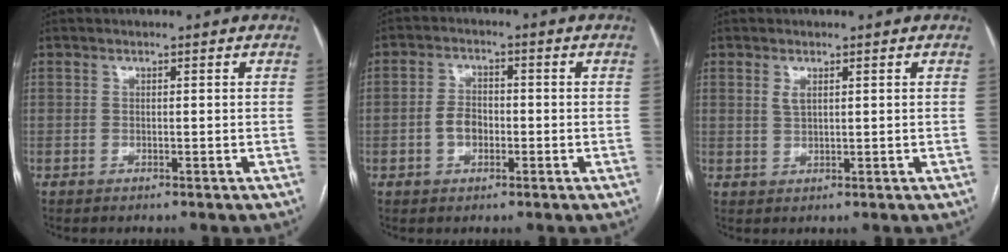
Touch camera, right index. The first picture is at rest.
{"total": 4.2, "force": [-1.1, 2.8, 3.0], "torque": [-0.061, 0.010, -0.019]}
{"total": 1.6, "force": [0.8, 0.6, 1.2], "torque": [-0.027, -0.001, 0.020]}